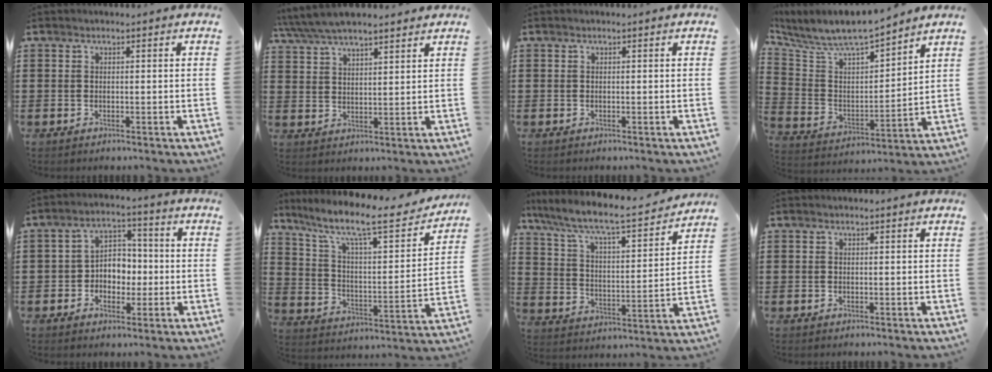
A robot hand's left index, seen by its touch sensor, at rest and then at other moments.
{"total": 5.6, "force": [5.0, 1.2, 2.2], "torque": [-0.060, -0.013, 0.091]}
{"total": 0.0}
{"total": 7.6, "force": [6.9, 1.4, 2.8], "torque": [-0.089, -0.051, 0.115]}
{"total": 4.9, "force": [-1.2, 4.1, 2.5], "torque": [-0.050, 0.012, -0.029]}
{"total": 10.7, "force": [8.2, 1.5, 6.8], "torque": [-0.146, -0.056, 0.128]}
{"total": 7.0, "force": [5.9, 0.6, 3.7], "torque": [-0.098, -0.045, 0.092]}
{"total": 0.0}